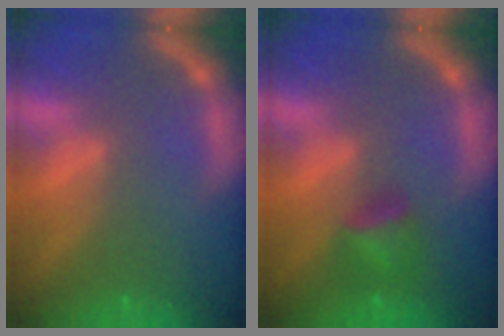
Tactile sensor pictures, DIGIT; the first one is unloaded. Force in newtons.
{"total": 2.9}